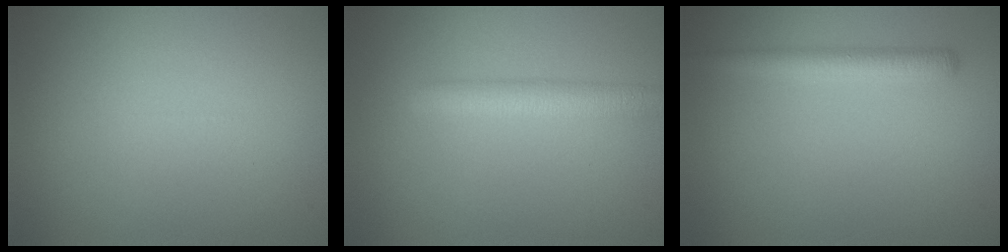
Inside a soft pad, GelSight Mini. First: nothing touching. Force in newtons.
{"total": 3.5, "press": 3.5, "slide": 0.1}
{"total": 2.3, "press": 2.3, "slide": 0.2}